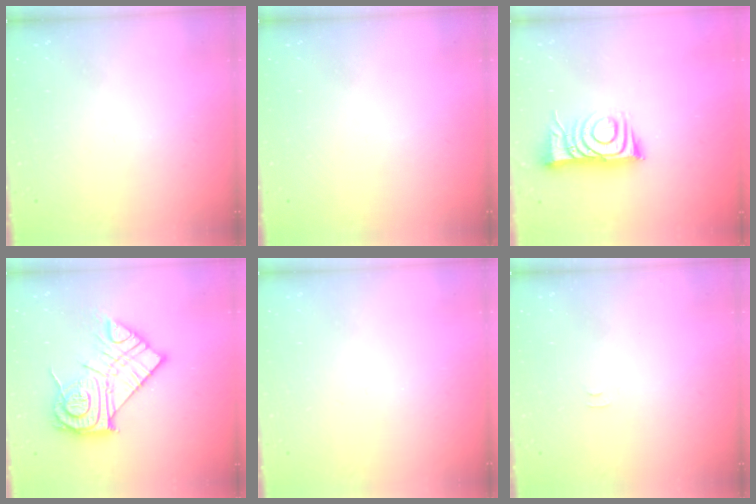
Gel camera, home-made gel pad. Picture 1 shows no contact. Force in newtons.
{"total": 0.0}
{"total": 9.8, "press": 9.8, "slide": 1.2}
{"total": 18.5, "press": 18.4, "slide": 1.5}
{"total": 0.0}
{"total": 3.7, "press": 3.7, "slide": 0.4}